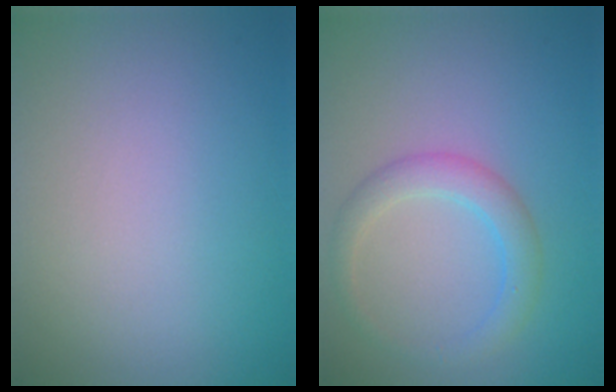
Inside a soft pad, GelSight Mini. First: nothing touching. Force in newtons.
{"total": 2.8, "press": 2.8, "slide": 0.1}